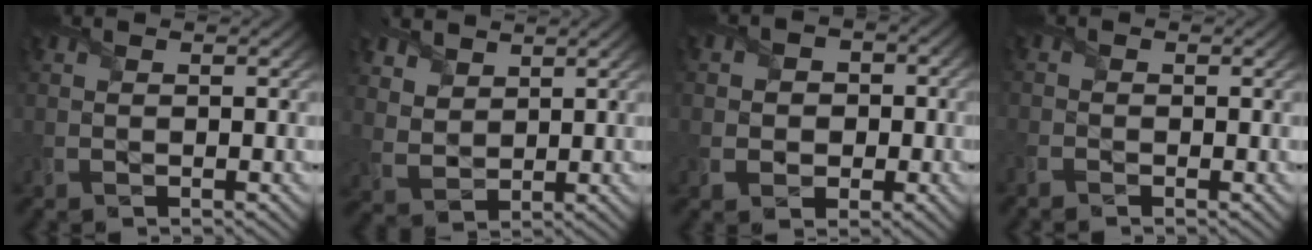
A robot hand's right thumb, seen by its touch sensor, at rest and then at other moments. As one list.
[{"total": 4.7, "force": [3.3, 2.7, 1.8], "torque": [-0.060, 0.001, 0.065]}, {"total": 4.1, "force": [-0.1, 3.8, 1.6], "torque": [-0.019, 0.012, -0.030]}, {"total": 1.5, "force": [-1.2, 0.6, 0.7], "torque": [-0.025, -0.005, -0.030]}]